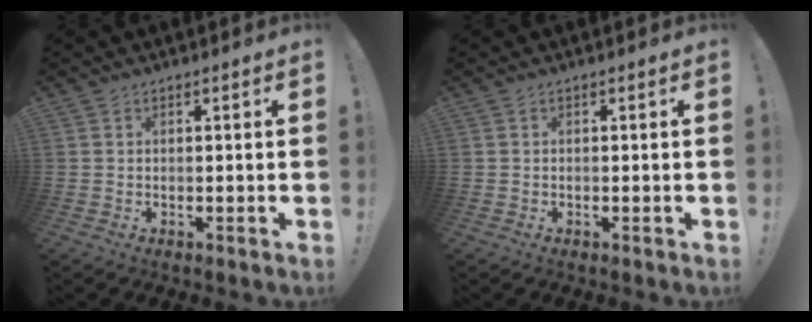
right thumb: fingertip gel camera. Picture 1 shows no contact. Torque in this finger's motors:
{"motor_torque": [-0.04, 0.00, -0.01, 0.02, -0.03]}